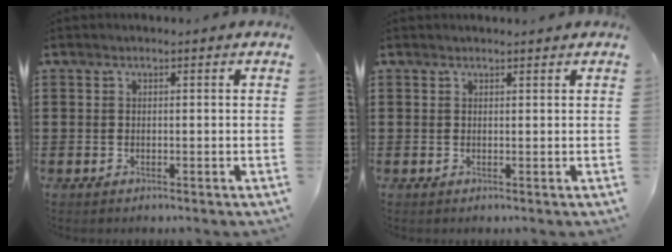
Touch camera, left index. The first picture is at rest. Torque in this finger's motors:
{"motor_torque": [0.19, -0.33, 0.07, 0.00]}